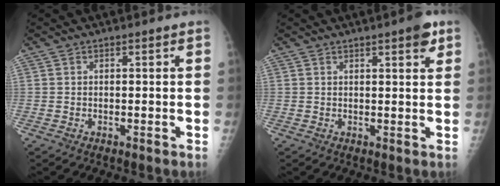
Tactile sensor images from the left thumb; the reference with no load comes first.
{"total": 3.7, "force": [2.2, 0.9, 2.9], "torque": [-0.031, -0.008, 0.025]}